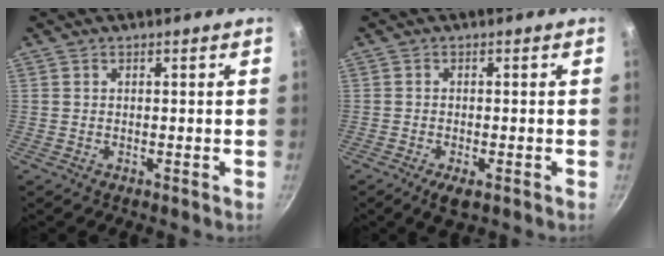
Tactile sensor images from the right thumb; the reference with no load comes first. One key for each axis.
{"total": 3.5, "fx": -1.8, "fy": 1.3, "fz": 2.8, "tx": -0.051, "ty": 0.001, "tz": -0.030}